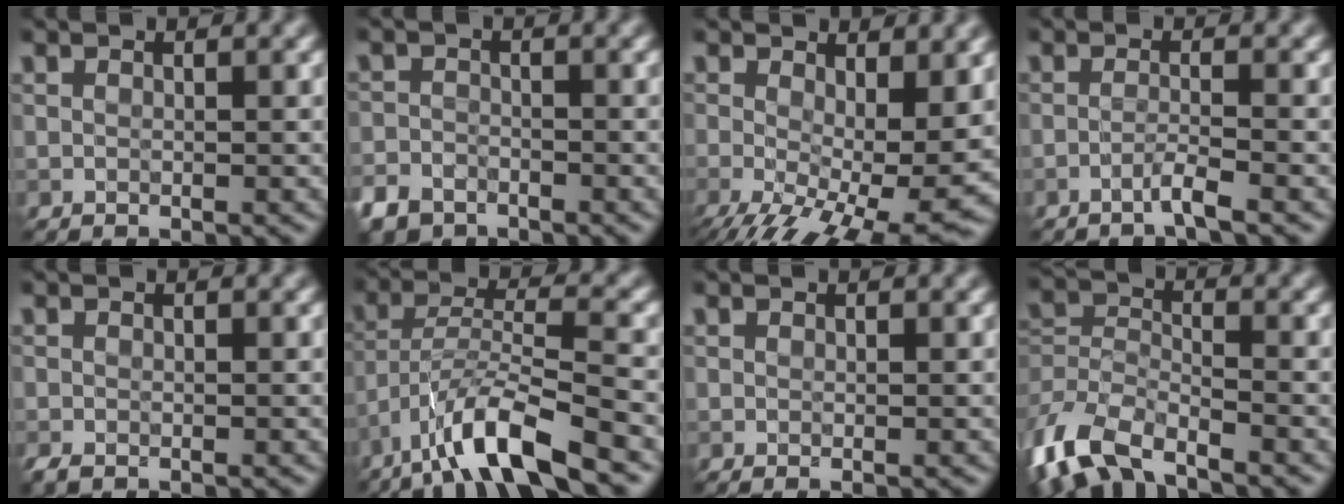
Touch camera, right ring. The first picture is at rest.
{"total": 2.7, "force": [-2.1, 1.6, 0.5], "torque": [-0.009, -0.003, -0.048]}
{"total": 12.4, "force": [-1.9, 5.7, 10.8], "torque": [-0.190, -0.035, -0.013]}
{"total": 1.7, "force": [-1.0, 0.1, 1.4], "torque": [-0.018, 0.006, -0.028]}
{"total": 0.5, "force": [-0.4, 0.3, 0.3], "torque": [-0.007, -0.002, -0.006]}
{"total": 8.3, "force": [-5.7, 1.5, 5.9], "torque": [-0.100, 0.006, -0.103]}
{"total": 0.0}
{"total": 6.4, "force": [-4.6, 2.9, 3.4], "torque": [-0.074, -0.009, -0.100]}